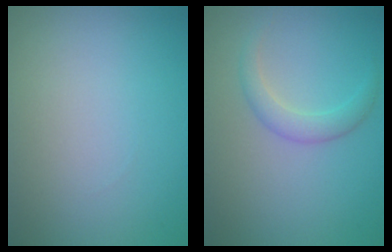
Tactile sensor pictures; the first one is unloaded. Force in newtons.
{"total": 1.9, "press": 1.9, "slide": 0.2}